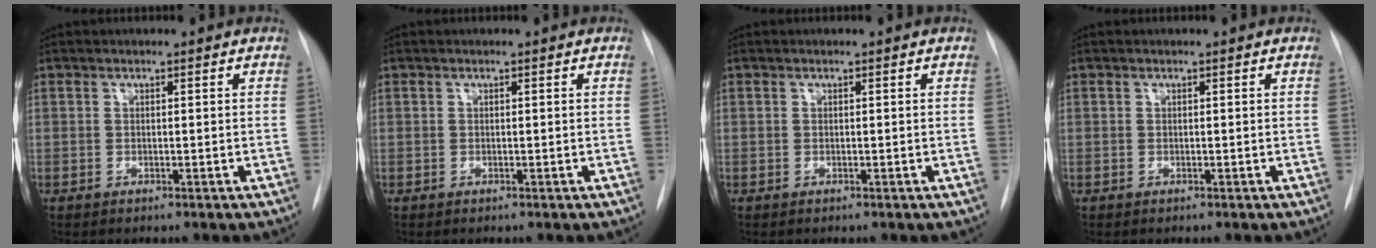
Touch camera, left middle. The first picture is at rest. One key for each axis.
{"total": 0.0}
{"total": 0.0}
{"total": 0.0}